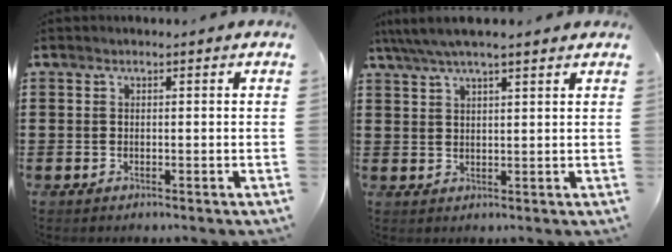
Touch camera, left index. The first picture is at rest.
{"total": 4.2, "force": [3.3, 0.6, 2.5], "torque": [-0.057, -0.001, 0.059]}